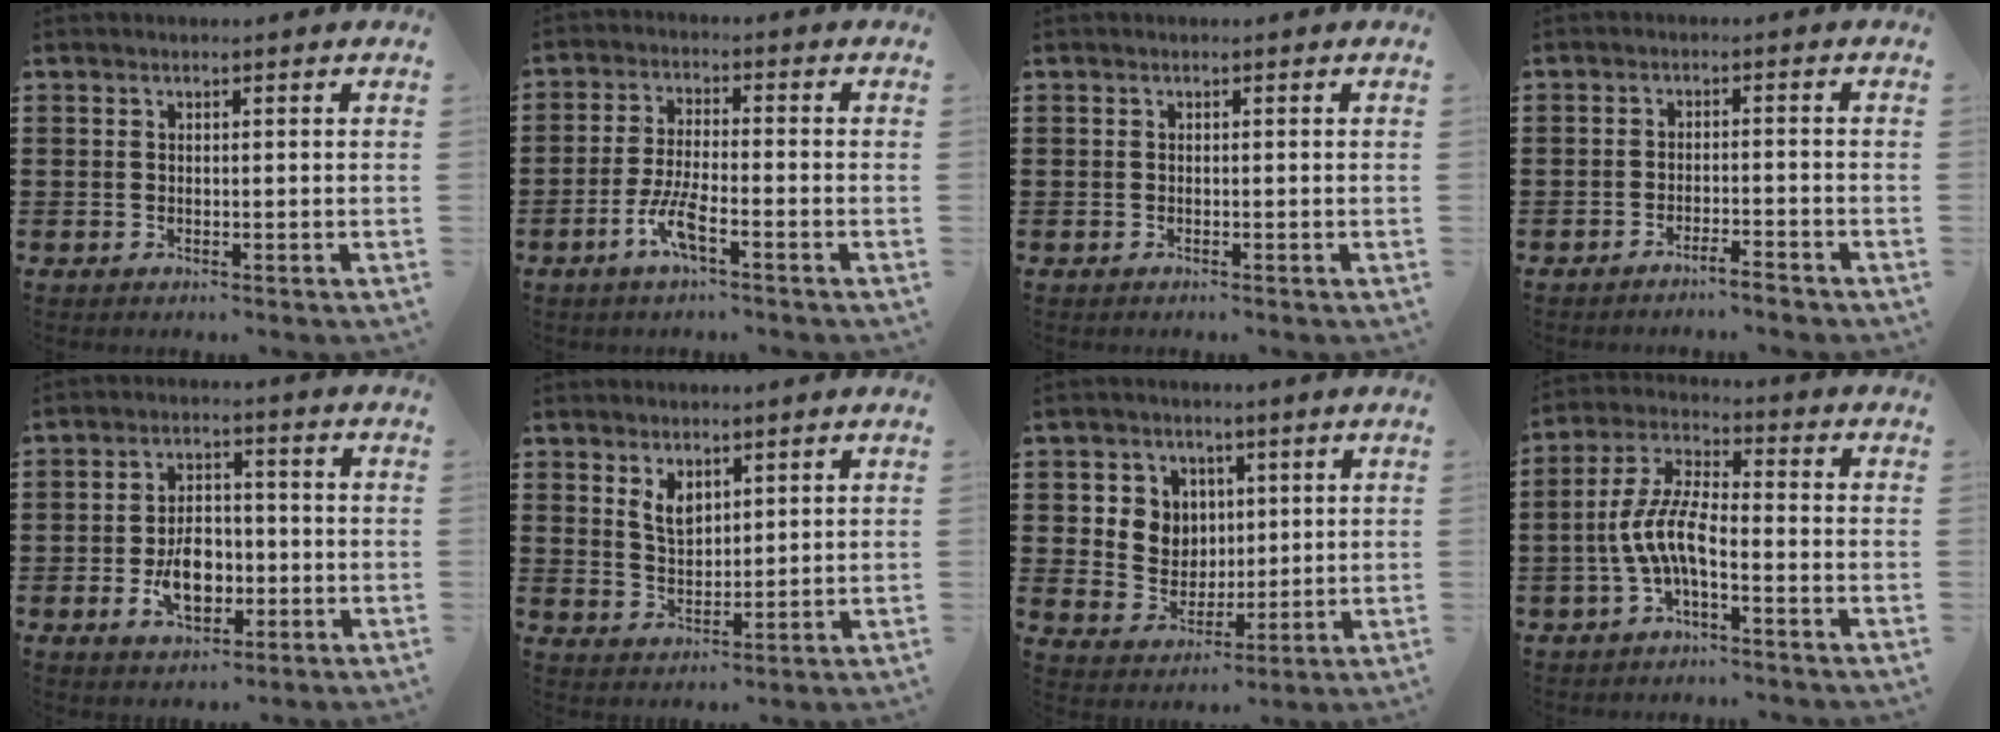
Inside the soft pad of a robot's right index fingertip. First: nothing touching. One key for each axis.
{"total": 5.7, "fx": -3.2, "fy": 1.0, "fz": 4.6, "tx": -0.109, "ty": -0.010, "tz": -0.064}
{"total": 0.0}
{"total": 2.6, "fx": -2.5, "fy": -0.2, "fz": 0.7, "tx": -0.015, "ty": -0.001, "tz": -0.052}
{"total": 7.0, "fx": -1.8, "fy": 4.3, "fz": 5.3, "tx": -0.089, "ty": 0.000, "tz": -0.035}
{"total": 3.9, "fx": 2.3, "fy": 2.3, "fz": 2.2, "tx": -0.051, "ty": 0.006, "tz": 0.043}
{"total": 5.8, "fx": 2.0, "fy": 5.4, "fz": 0.8, "tx": -0.039, "ty": 0.008, "tz": 0.035}
{"total": 7.6, "fx": -2.8, "fy": 2.2, "fz": 6.8, "tx": -0.157, "ty": -0.008, "tz": -0.058}